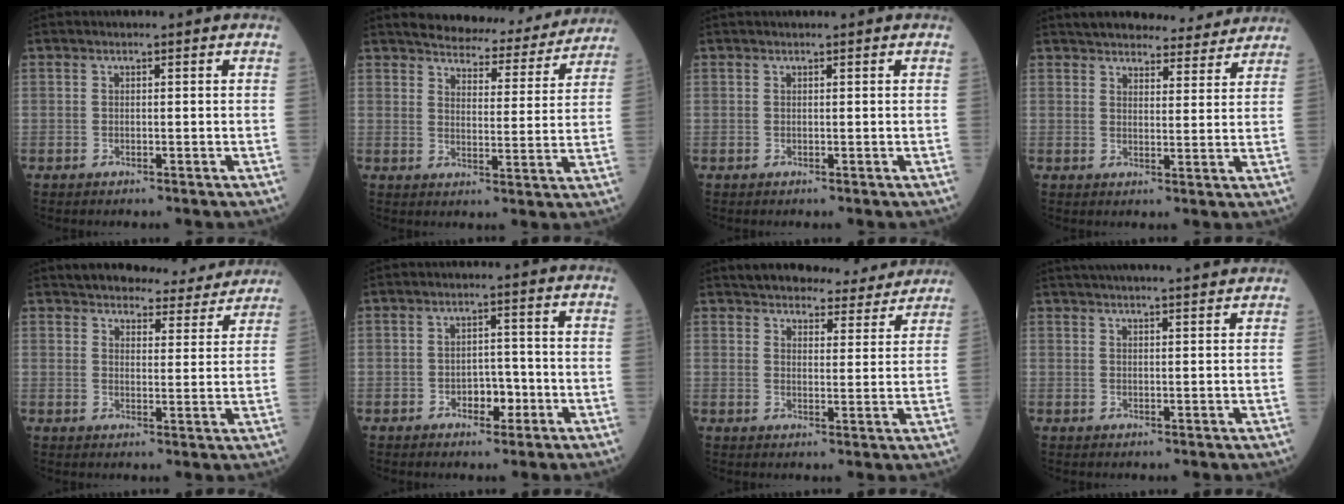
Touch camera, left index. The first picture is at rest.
{"total": 14.9, "force": [14.0, 3.5, 3.7], "torque": [-0.029, -0.015, 0.164]}
{"total": 1.0, "force": [0.9, 0.1, 0.4], "torque": [-0.005, 0.020, 0.016]}
{"total": 13.2, "force": [12.3, 3.2, 3.7], "torque": [-0.028, 0.009, 0.153]}
{"total": 11.7, "force": [11.0, 2.9, 2.8], "torque": [-0.016, -0.003, 0.127]}
{"total": 3.5, "force": [-1.5, 2.1, 2.4], "torque": [-0.027, 0.008, -0.023]}
{"total": 13.5, "force": [12.6, 3.3, 3.5], "torque": [-0.023, -0.001, 0.150]}
{"total": 14.5, "force": [13.3, 0.5, 5.8], "torque": [-0.092, 0.027, 0.178]}